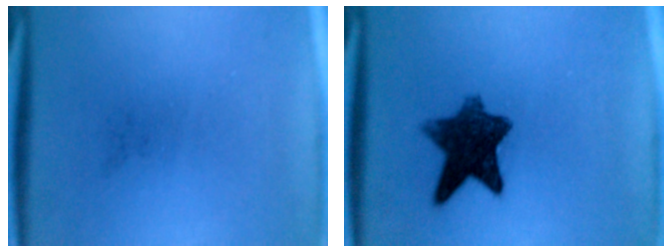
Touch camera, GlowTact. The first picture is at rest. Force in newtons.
{"total": 9.3}